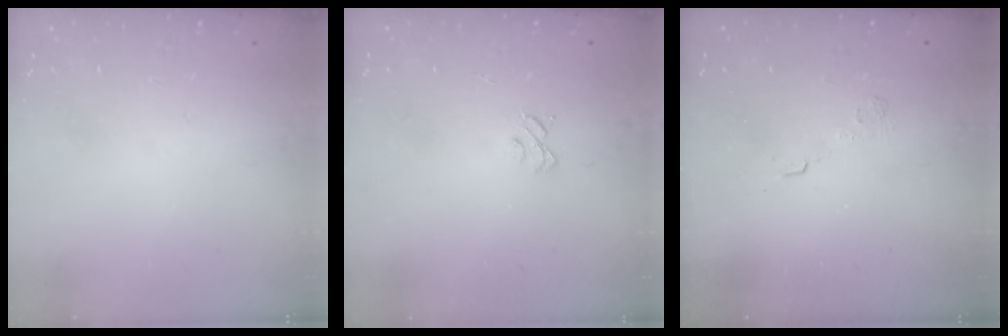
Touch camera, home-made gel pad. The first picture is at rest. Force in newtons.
{"total": 4.0, "press": 4.0, "slide": 0.3}
{"total": 2.7, "press": 2.3, "slide": 1.4}